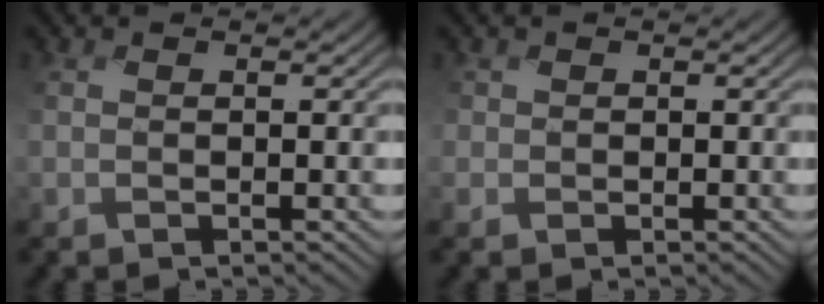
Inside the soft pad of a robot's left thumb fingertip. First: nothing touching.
{"total": 1.2, "force": [0.1, 1.2, 0.0], "torque": [-0.001, -0.003, 0.000]}